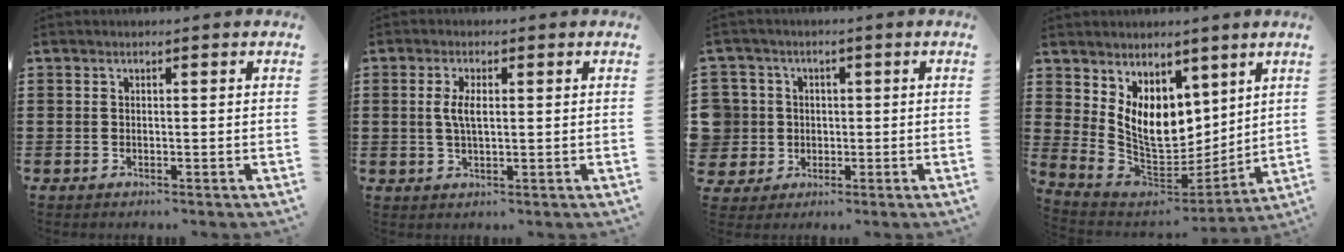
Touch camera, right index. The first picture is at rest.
{"total": 3.4, "force": [0.4, 1.3, 3.1], "torque": [-0.063, 0.005, 0.004]}
{"total": 5.6, "force": [0.0, 5.6, 0.8], "torque": [-0.062, 0.006, -0.005]}
{"total": 9.8, "force": [4.1, 6.9, 5.7], "torque": [-0.136, -0.022, 0.081]}